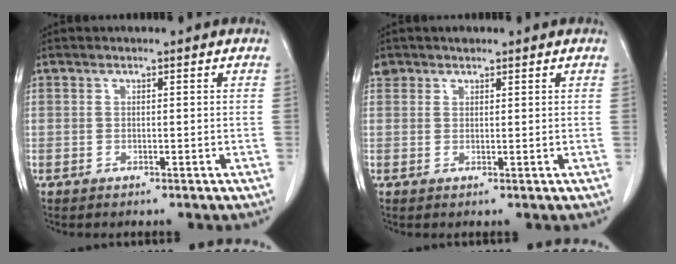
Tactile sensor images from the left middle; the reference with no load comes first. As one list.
[{"total": 1.7, "force": [1.3, 1.1, 0.0], "torque": [0.002, 0.008, 0.021]}]